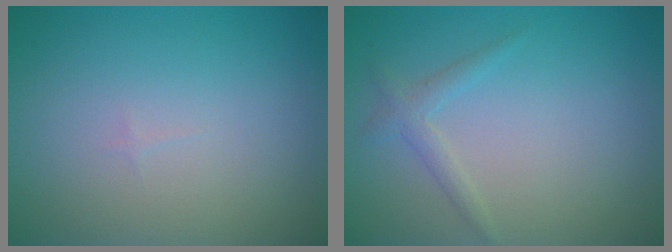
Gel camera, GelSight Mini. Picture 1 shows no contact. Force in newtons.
{"total": 1.5, "press": 1.5, "slide": 0.1}